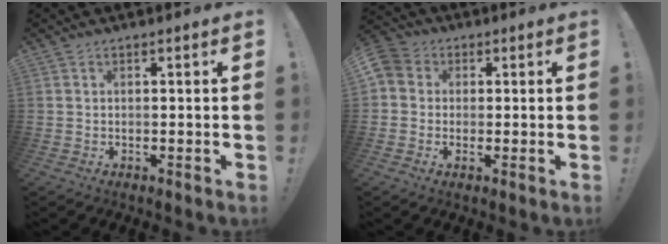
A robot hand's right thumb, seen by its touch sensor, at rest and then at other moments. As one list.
[{"total": 5.1, "force": [-0.2, 4.7, 2.0], "torque": [-0.037, 0.007, -0.001]}]